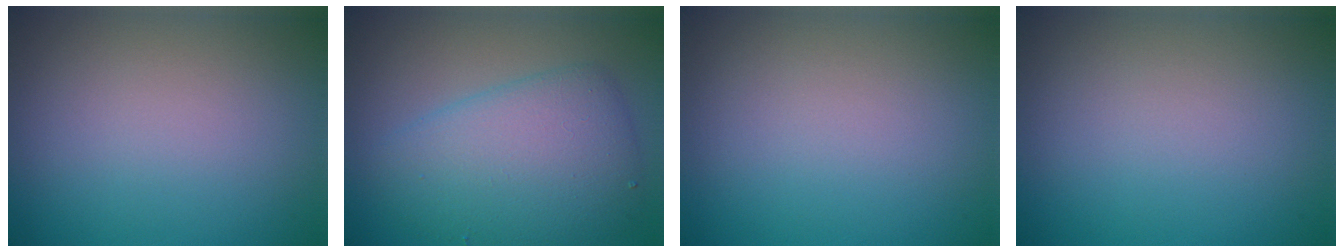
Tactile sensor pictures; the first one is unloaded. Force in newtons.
{"total": 6.3, "press": 6.3, "slide": 0.1}
{"total": 0.0}
{"total": 0.0}